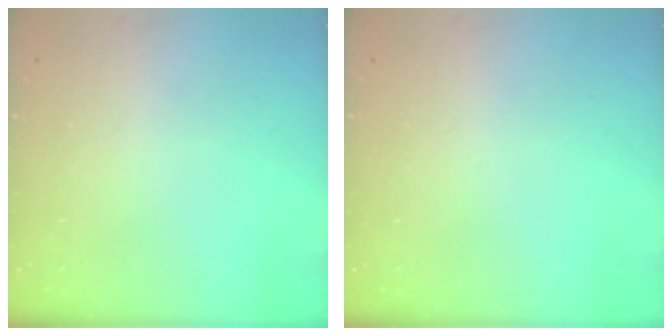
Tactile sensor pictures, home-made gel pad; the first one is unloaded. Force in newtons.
{"total": 0.0}